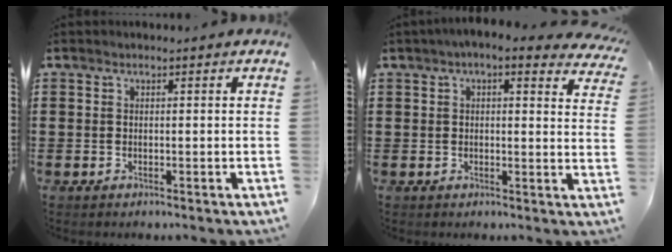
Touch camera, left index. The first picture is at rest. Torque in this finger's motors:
{"motor_torque": [2.14, 0.00, 0.60, 0.01]}